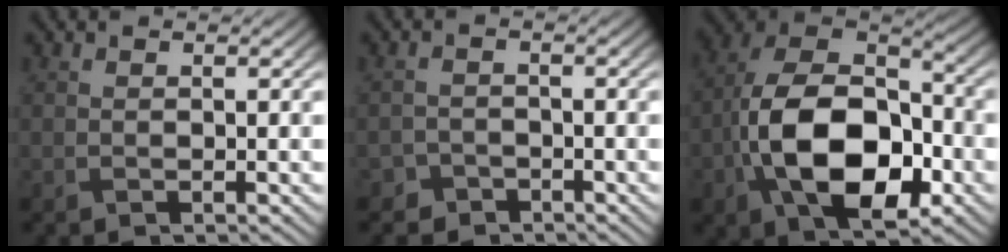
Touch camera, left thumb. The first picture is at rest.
{"total": 2.2, "force": [-1.7, 1.3, 0.0], "torque": [0.006, 0.003, -0.036]}
{"total": 15.8, "force": [-4.8, 9.4, 11.8], "torque": [-0.219, -0.011, -0.098]}